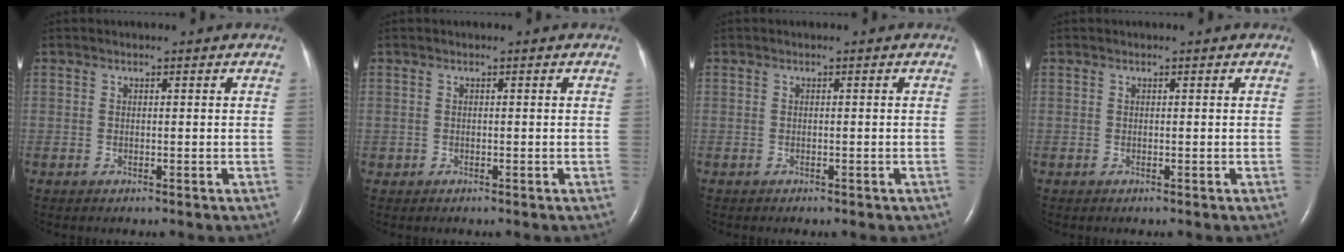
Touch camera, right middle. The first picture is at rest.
{"total": 0.0}
{"total": 1.7, "force": [-1.3, 0.7, 0.9], "torque": [-0.011, -0.001, -0.009]}
{"total": 0.0}